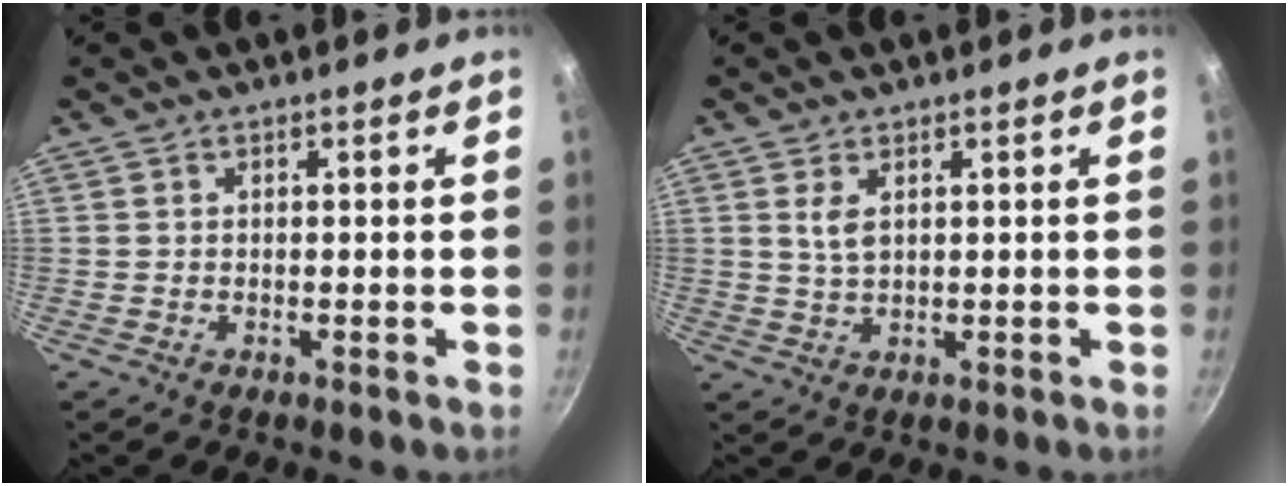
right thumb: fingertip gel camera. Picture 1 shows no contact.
{"total": 3.3, "force": [1.2, 1.7, 2.6], "torque": [-0.048, -0.010, 0.027]}